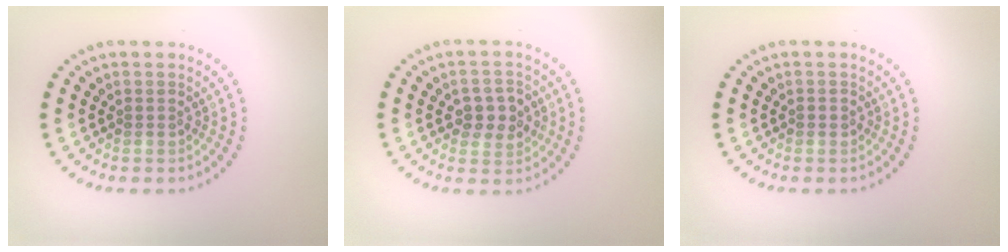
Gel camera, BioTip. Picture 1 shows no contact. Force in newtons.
{"total": 3.0, "press": 3.0, "slide": 0.4}
{"total": 0.8, "press": 0.8, "slide": 0.1}